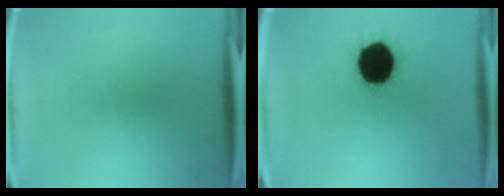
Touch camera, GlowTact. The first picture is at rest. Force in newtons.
{"total": 18.4}